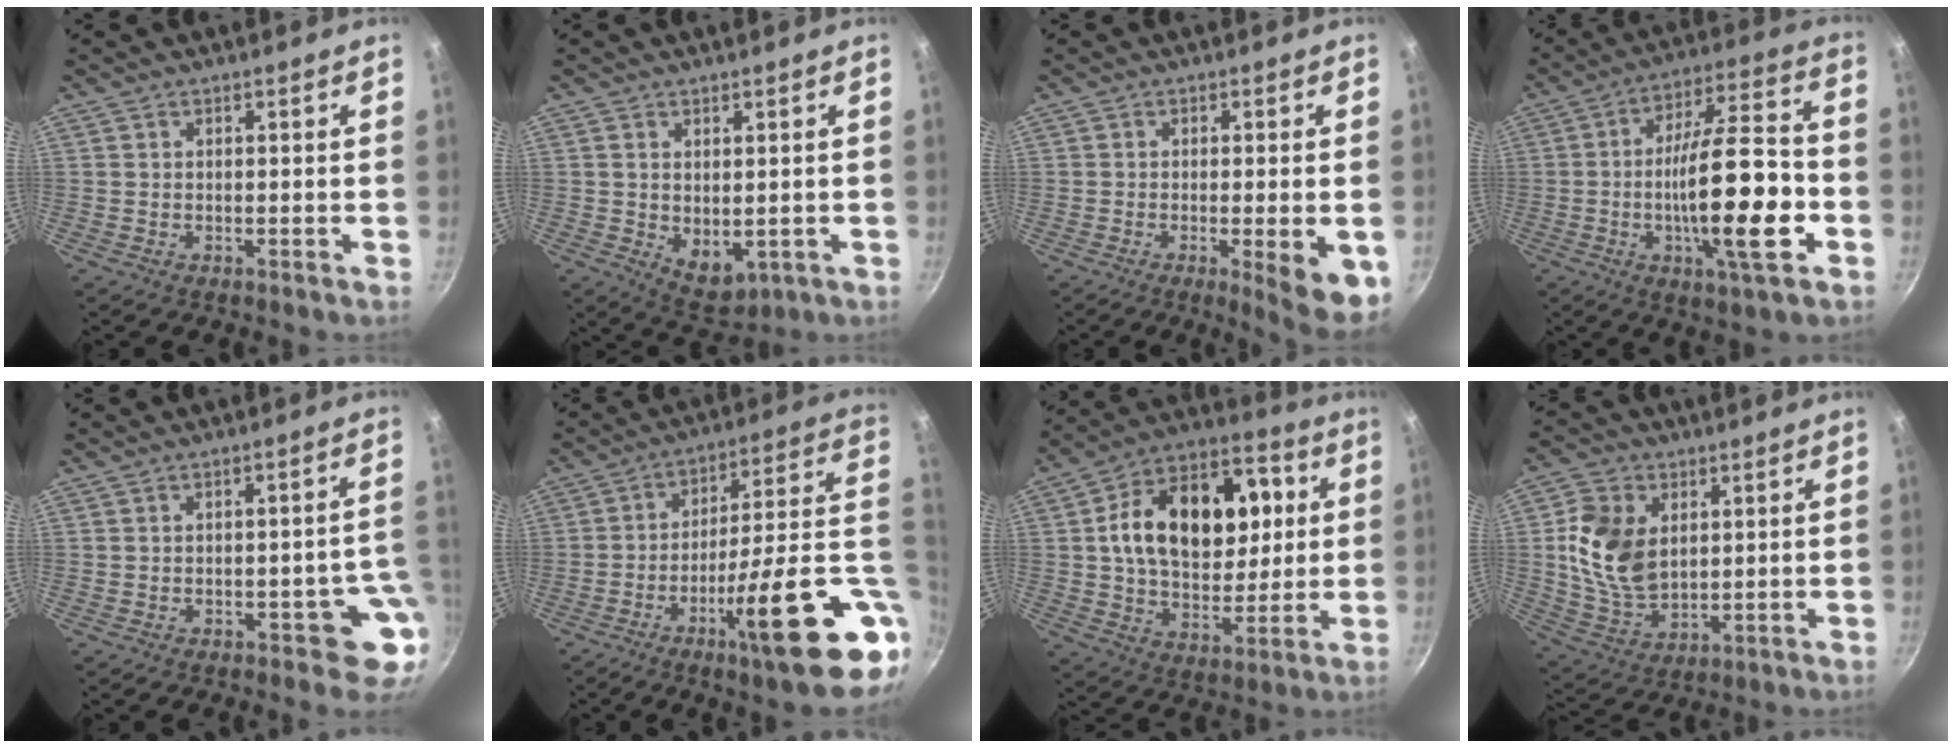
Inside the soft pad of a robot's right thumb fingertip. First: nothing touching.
{"total": 6.1, "force": [0.0, 3.9, 4.7], "torque": [-0.060, -0.017, 0.014]}
{"total": 8.8, "force": [-2.4, 1.8, 8.2], "torque": [-0.098, -0.002, -0.026]}
{"total": 19.7, "force": [-4.8, 5.6, 18.3], "torque": [-0.282, 0.033, -0.081]}
{"total": 6.5, "force": [-2.1, 3.6, 5.0], "torque": [-0.001, 0.026, -0.022]}
{"total": 24.1, "force": [-6.6, 5.2, 22.5], "torque": [-0.279, 0.016, -0.101]}
{"total": 24.5, "force": [4.3, 16.2, 17.8], "torque": [-0.249, 0.018, 0.061]}
{"total": 13.7, "force": [2.6, 9.6, 9.4], "torque": [-0.159, -0.018, 0.058]}